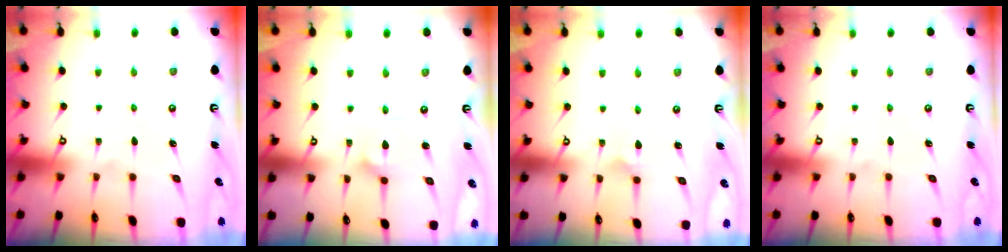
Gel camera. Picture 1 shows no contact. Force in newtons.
{"total": 4.7, "press": 4.6, "slide": 0.5}
{"total": 4.1, "press": 4.1, "slide": 0.5}
{"total": 0.0}